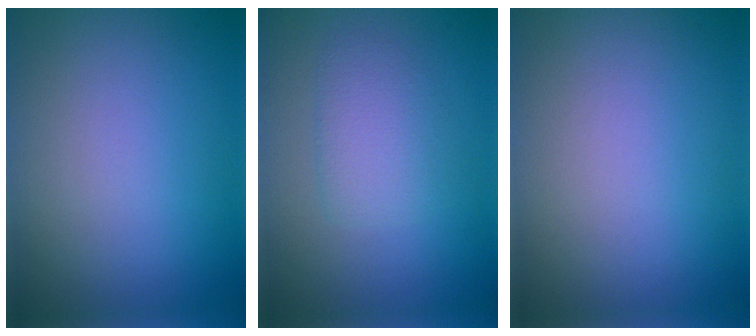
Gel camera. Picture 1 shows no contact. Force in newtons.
{"total": 2.4, "press": 2.4, "slide": 0.4}
{"total": 0.0}